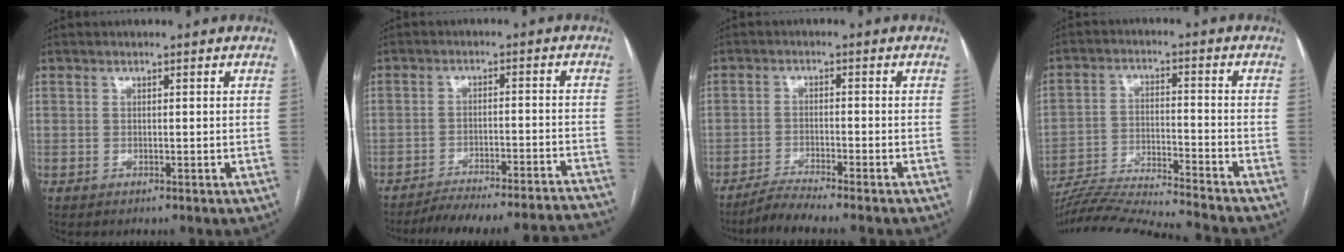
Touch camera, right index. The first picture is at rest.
{"total": 22.6, "force": [-21.5, 1.3, 6.8], "torque": [-0.055, -0.006, -0.274]}
{"total": 5.7, "force": [-5.0, -1.2, 2.4], "torque": [-0.040, -0.020, -0.087]}
{"total": 18.1, "force": [-17.0, -1.6, 5.8], "torque": [-0.104, -0.024, -0.272]}